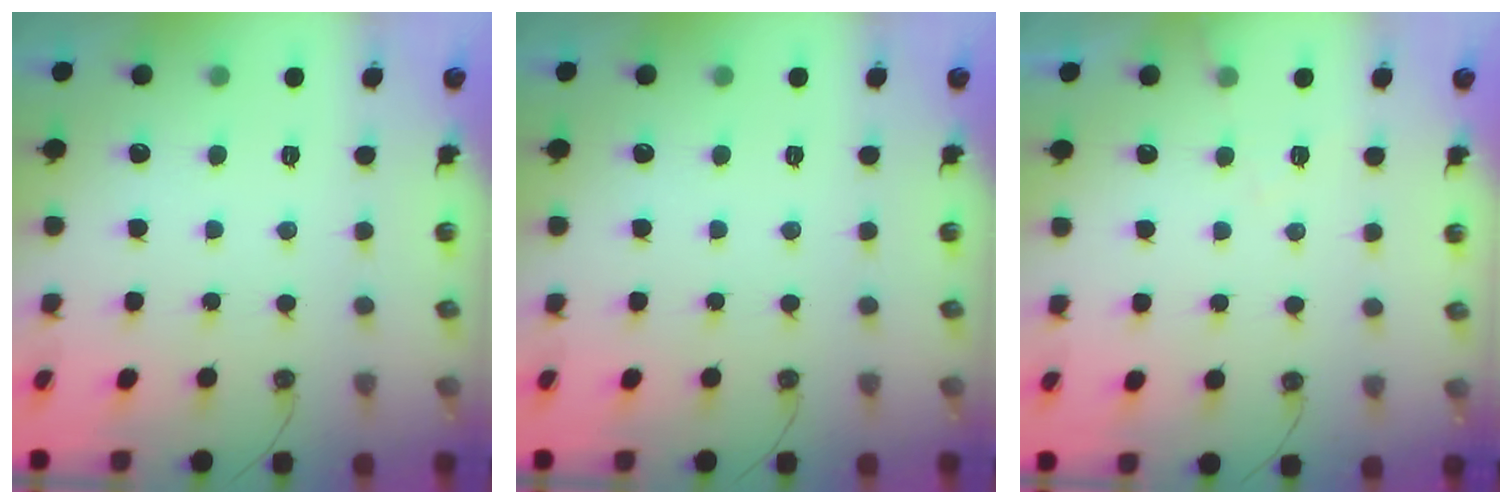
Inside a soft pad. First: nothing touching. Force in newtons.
{"total": 0.0}
{"total": 4.0, "press": 4.0, "slide": 0.6}